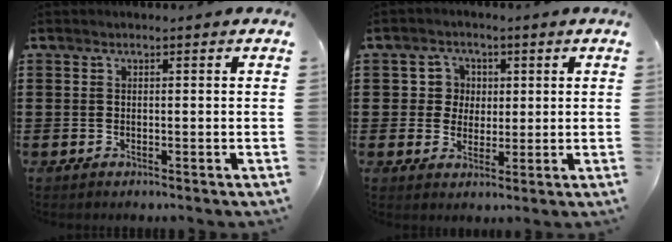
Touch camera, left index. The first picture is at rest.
{"total": 3.9, "force": [0.9, 3.6, 1.0], "torque": [-0.031, 0.009, 0.012]}